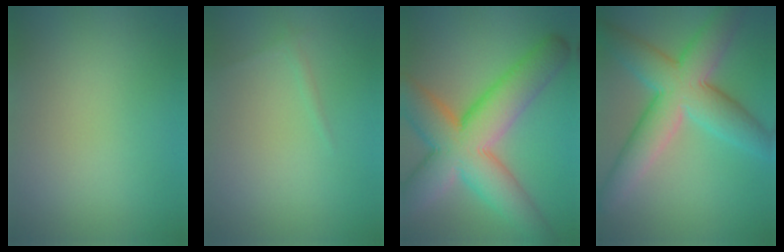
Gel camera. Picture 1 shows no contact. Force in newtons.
{"total": 0.6, "press": 0.6, "slide": 0.0}
{"total": 12.1, "press": 12.1, "slide": 0.7}
{"total": 8.7, "press": 8.7, "slide": 0.4}